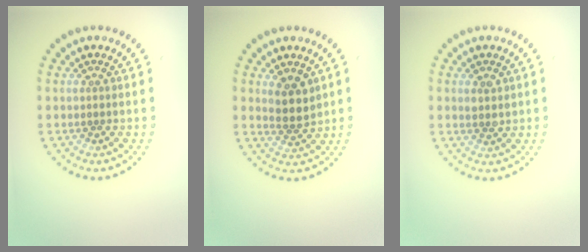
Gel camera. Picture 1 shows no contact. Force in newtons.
{"total": 2.6, "press": 2.4, "slide": 1.1}
{"total": 1.3, "press": 1.2, "slide": 0.6}